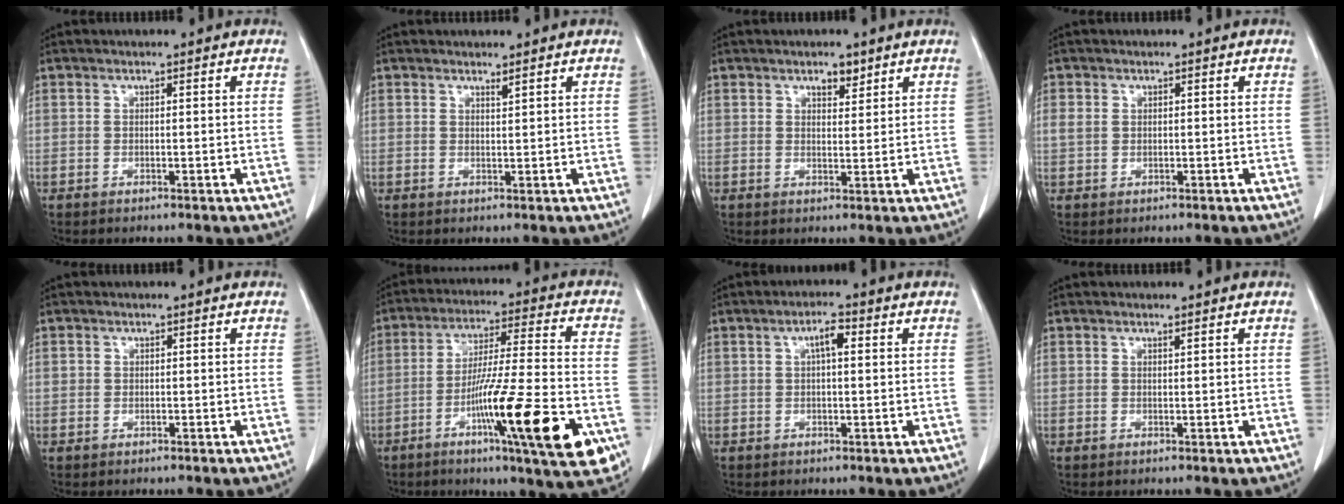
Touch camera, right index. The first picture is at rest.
{"total": 0.7, "force": [0.6, -0.1, 0.2], "torque": [-0.012, -0.009, 0.013]}
{"total": 2.5, "force": [1.8, 1.1, 1.4], "torque": [-0.021, -0.003, 0.030]}
{"total": 1.7, "force": [0.5, 1.4, 0.9], "torque": [-0.021, 0.011, 0.014]}
{"total": 1.2, "force": [0.2, 1.1, 0.3], "torque": [0.002, 0.009, 0.007]}
{"total": 19.9, "force": [-7.6, 0.6, 18.4], "torque": [-0.264, -0.022, -0.119]}
{"total": 3.0, "force": [0.8, 0.7, 2.8], "torque": [-0.049, 0.008, 0.012]}
{"total": 0.0}